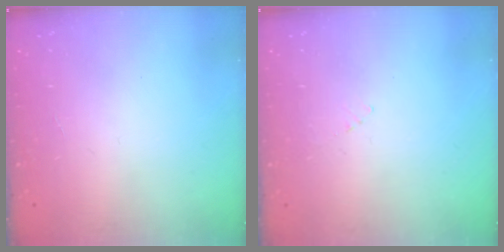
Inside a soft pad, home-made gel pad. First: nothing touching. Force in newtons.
{"total": 2.3, "press": 2.3, "slide": 0.2}